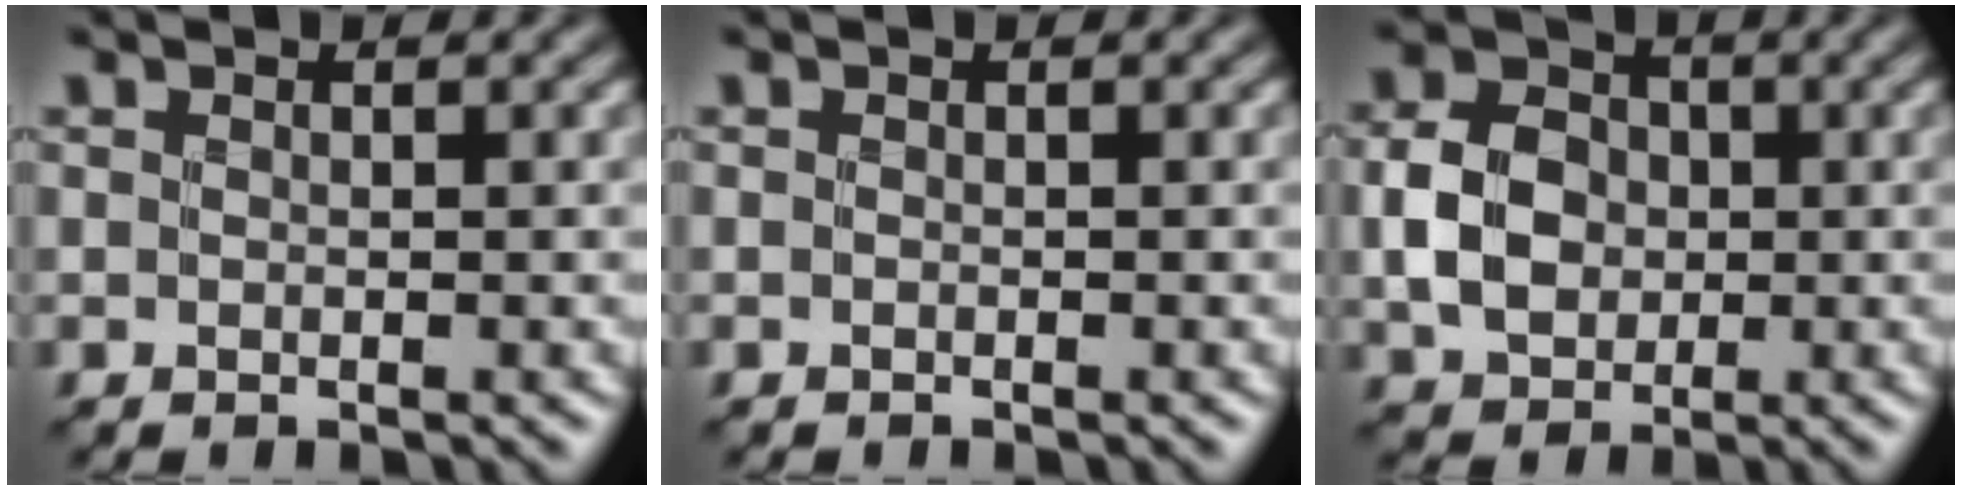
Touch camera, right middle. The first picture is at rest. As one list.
[{"total": 0.0}, {"total": 5.2, "force": [-0.2, 4.2, 3.0], "torque": [-0.064, 0.005, -0.008]}]